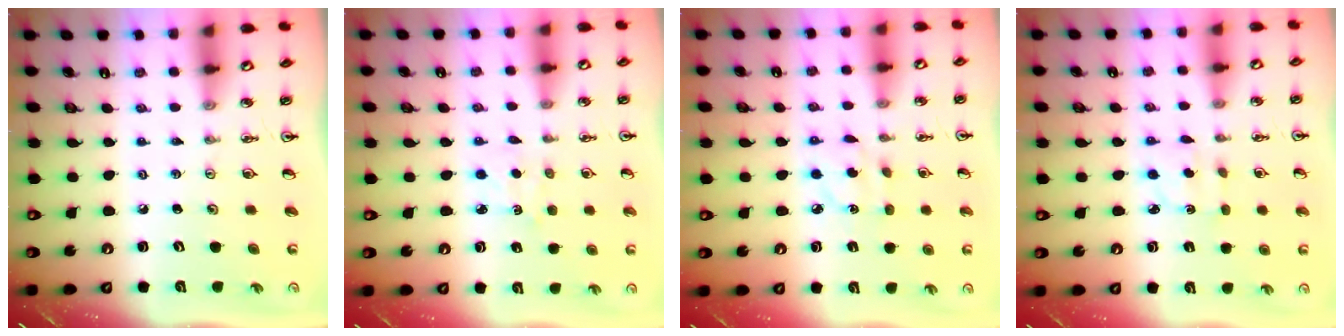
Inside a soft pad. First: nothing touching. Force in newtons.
{"total": 3.3, "press": 3.3, "slide": 0.5}
{"total": 3.9, "press": 3.9, "slide": 0.3}
{"total": 2.6, "press": 2.5, "slide": 0.7}